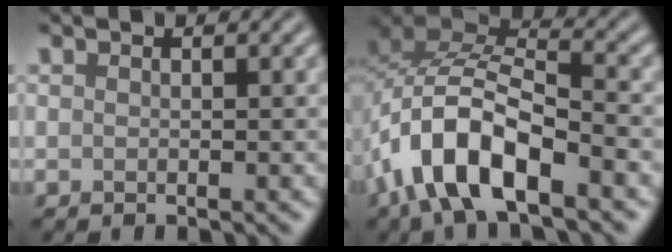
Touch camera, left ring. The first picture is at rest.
{"total": 10.2, "force": [-4.8, 4.5, 7.8], "torque": [-0.146, 0.012, -0.095]}